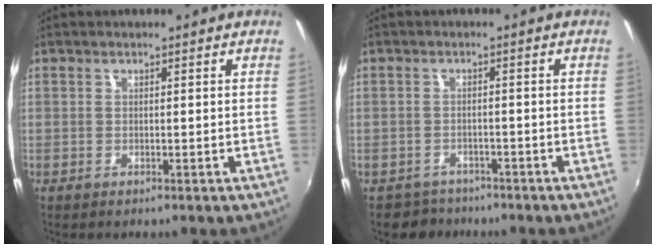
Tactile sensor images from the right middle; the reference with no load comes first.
{"total": 3.8, "force": [-3.0, 2.3, -0.4], "torque": [-0.006, 0.006, -0.051]}